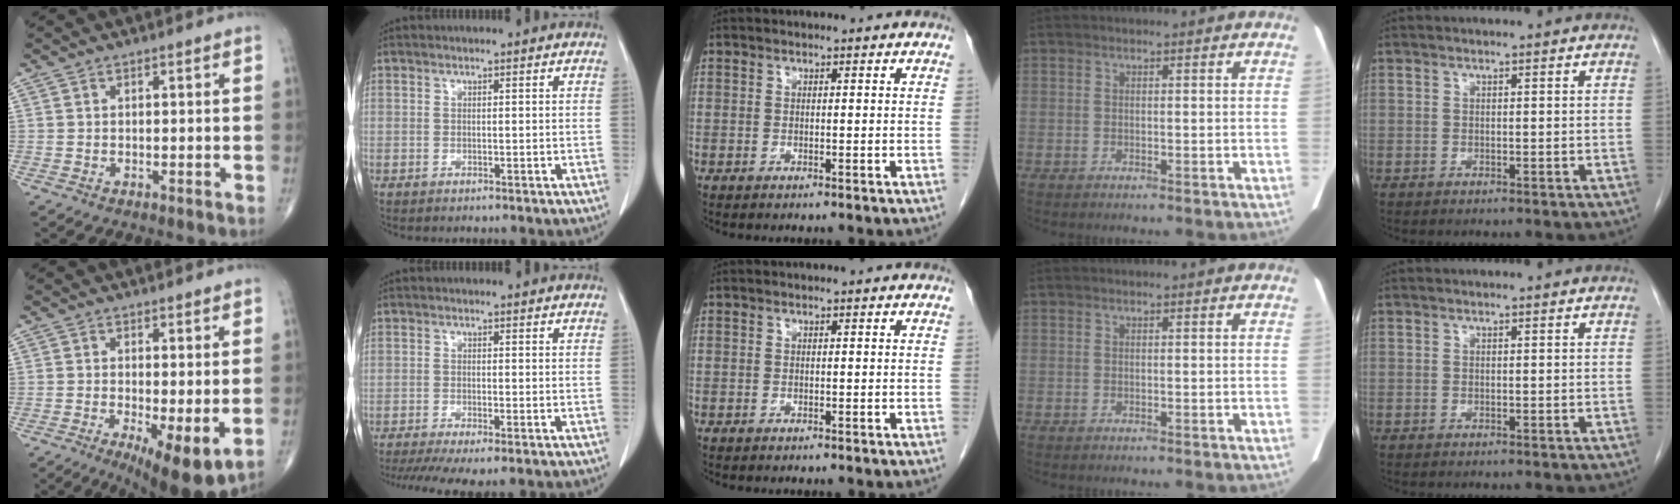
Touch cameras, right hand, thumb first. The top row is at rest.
{"thumb": {"total": 10.1, "force": [-2.6, 2.9, 9.3], "torque": [-0.144, -0.024, -0.034]}, "index": {"total": 7.1, "force": [-5.1, 0.8, 4.8], "torque": [-0.075, -0.011, -0.085]}}